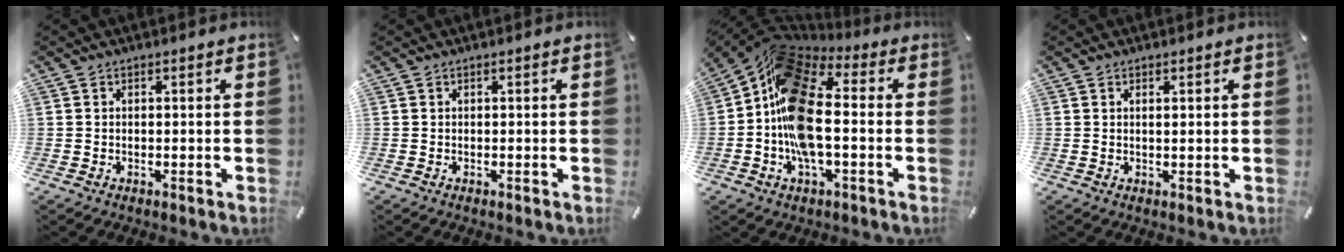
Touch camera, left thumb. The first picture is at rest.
{"total": 0.0}
{"total": 15.7, "force": [-2.8, 8.8, 12.7], "torque": [-0.265, 0.011, -0.056]}
{"total": 1.0, "force": [0.6, 0.0, 0.7], "torque": [-0.014, -0.001, 0.010]}